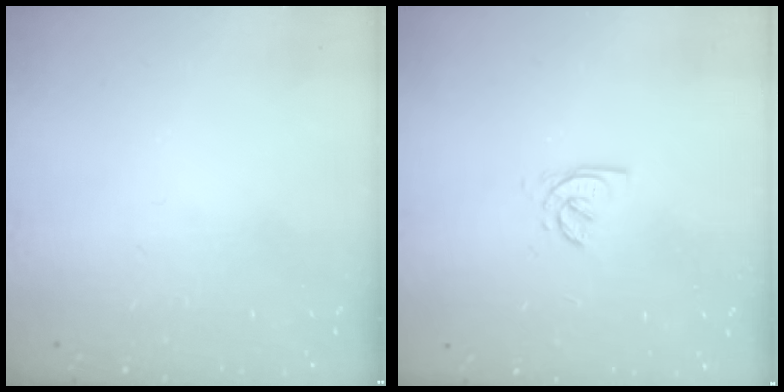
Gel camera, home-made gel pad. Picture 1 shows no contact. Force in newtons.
{"total": 1.6, "press": 1.6, "slide": 0.3}